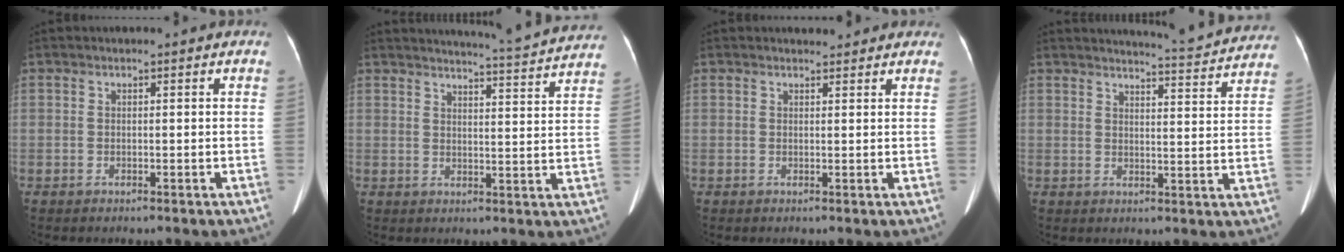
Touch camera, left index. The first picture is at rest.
{"total": 13.9, "force": [13.4, -1.0, 3.5], "torque": [-0.060, -0.040, 0.153]}
{"total": 2.8, "force": [2.6, 1.0, 0.6], "torque": [-0.007, 0.008, 0.027]}
{"total": 11.0, "force": [10.8, -0.2, 2.0], "torque": [-0.030, -0.027, 0.120]}